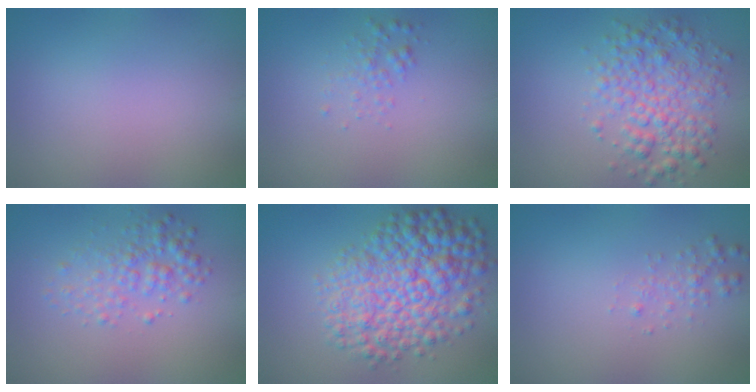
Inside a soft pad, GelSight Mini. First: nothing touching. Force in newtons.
{"total": 1.2, "press": 1.2, "slide": 0.0}
{"total": 4.9, "press": 4.9, "slide": 0.0}
{"total": 2.8, "press": 2.8, "slide": 0.0}
{"total": 8.9, "press": 8.9, "slide": 0.1}
{"total": 1.3, "press": 1.3, "slide": 0.0}